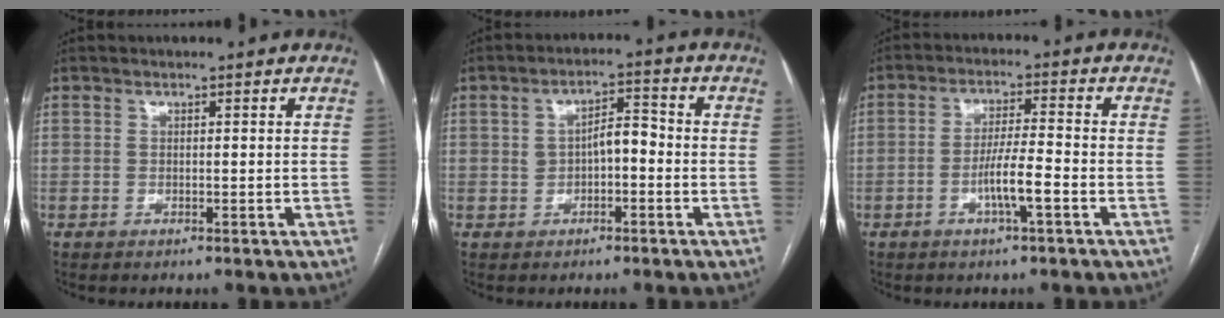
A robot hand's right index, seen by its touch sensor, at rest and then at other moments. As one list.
[{"total": 4.6, "force": [-0.4, 2.3, 4.0], "torque": [-0.068, 0.025, -0.004]}, {"total": 5.7, "force": [-2.3, 0.1, 5.2], "torque": [-0.098, 0.001, -0.040]}]